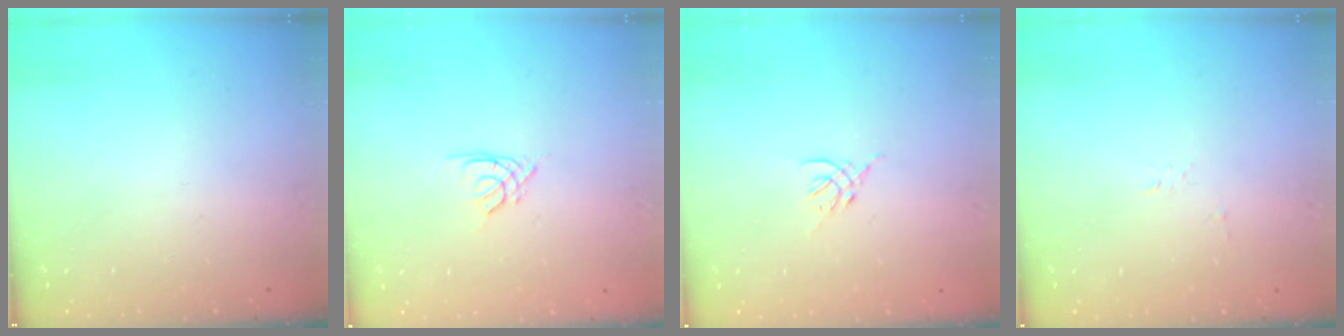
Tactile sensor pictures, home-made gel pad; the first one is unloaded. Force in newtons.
{"total": 2.6, "press": 2.6, "slide": 0.3}
{"total": 2.3, "press": 2.2, "slide": 0.5}
{"total": 2.7, "press": 2.7, "slide": 0.3}